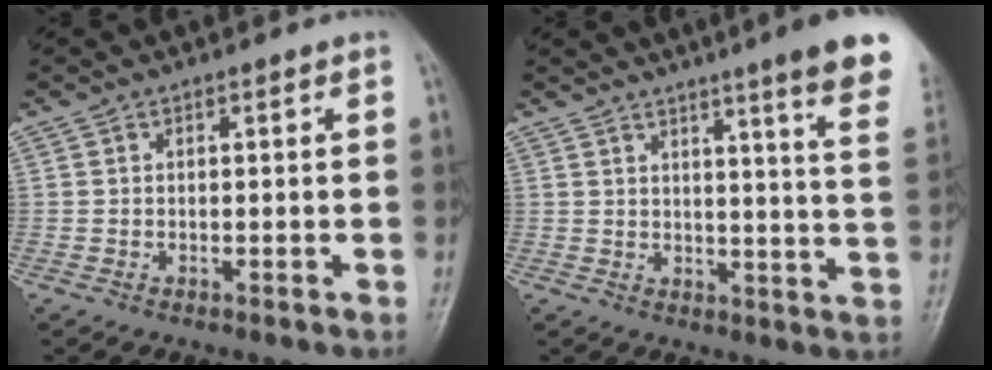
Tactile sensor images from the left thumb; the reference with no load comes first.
{"total": 14.9, "force": [10.2, 0.5, 10.8], "torque": [-0.121, -0.054, 0.110]}